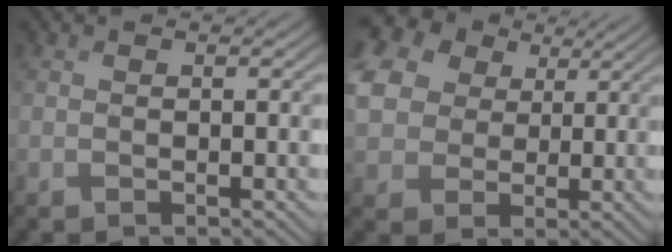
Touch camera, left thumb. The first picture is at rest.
{"total": 14.2, "force": [3.8, 11.5, 7.4], "torque": [-0.241, 0.017, 0.067]}